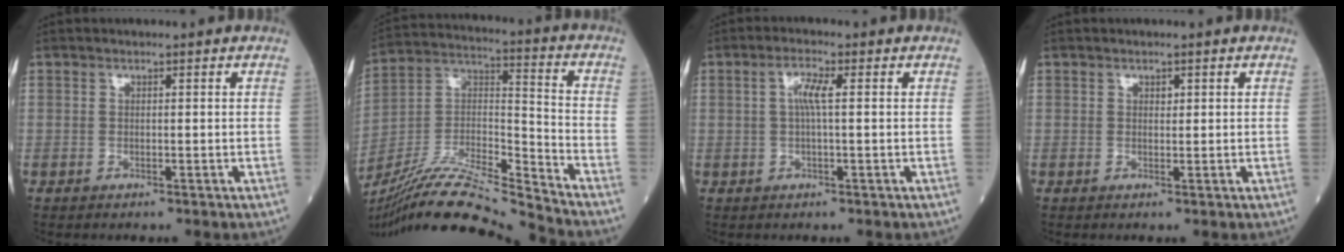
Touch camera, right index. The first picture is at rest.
{"total": 17.3, "force": [-16.1, -1.6, 6.1], "torque": [-0.118, 0.028, -0.295]}
{"total": 3.0, "force": [0.4, 0.4, 2.9], "torque": [-0.059, 0.006, 0.007]}
{"total": 0.7, "force": [0.3, 0.4, 0.4], "torque": [-0.003, -0.003, 0.005]}